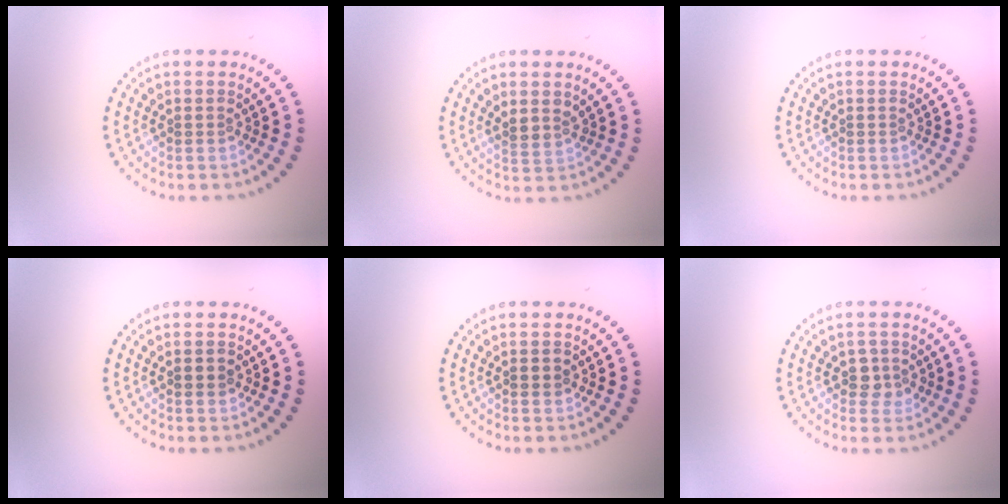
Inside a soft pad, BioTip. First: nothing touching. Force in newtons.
{"total": 1.9, "press": 1.5, "slide": 1.1}
{"total": 0.0}
{"total": 1.2, "press": 1.2, "slide": 0.0}
{"total": 1.2, "press": 1.2, "slide": 0.0}
{"total": 1.9, "press": 1.9, "slide": 0.4}